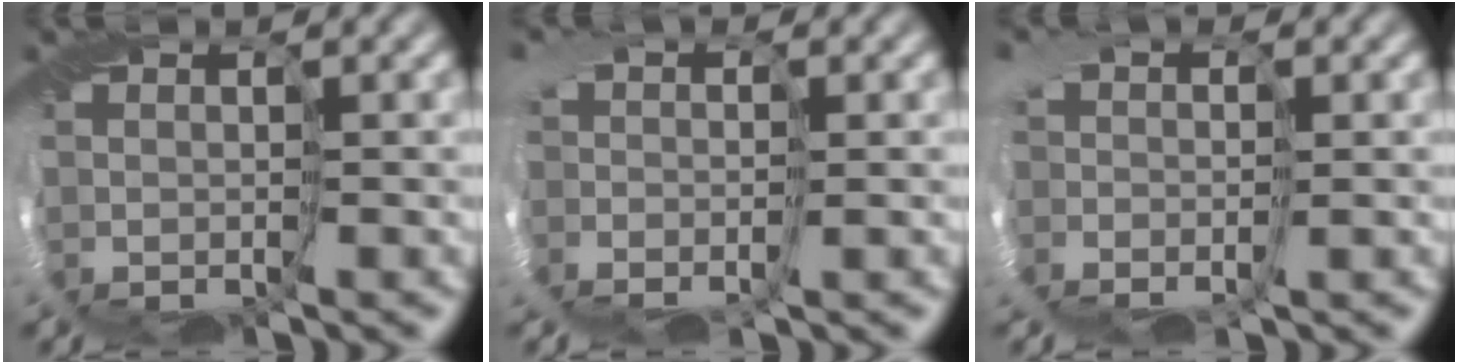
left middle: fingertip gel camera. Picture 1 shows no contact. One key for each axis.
{"total": 2.5, "fx": -0.8, "fy": 1.6, "fz": 1.7, "tx": -0.023, "ty": 0.001, "tz": -0.019}
{"total": 2.7, "fx": -0.6, "fy": 1.8, "fz": 1.9, "tx": -0.028, "ty": 0.002, "tz": -0.016}